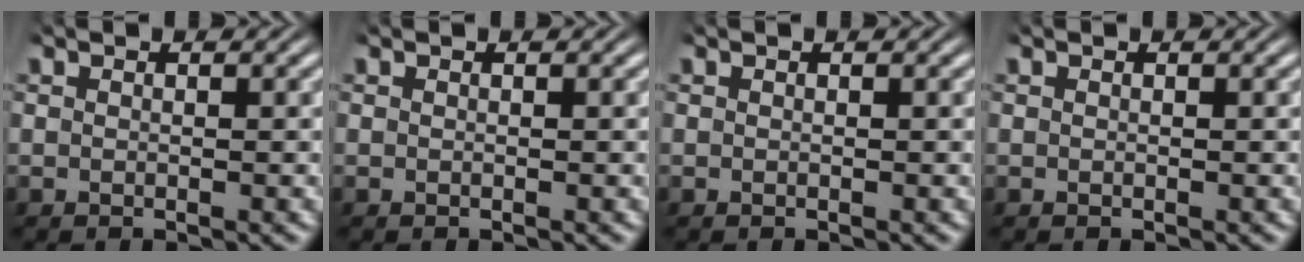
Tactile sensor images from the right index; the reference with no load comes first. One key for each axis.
{"total": 0.0}
{"total": 0.0}
{"total": 0.0}